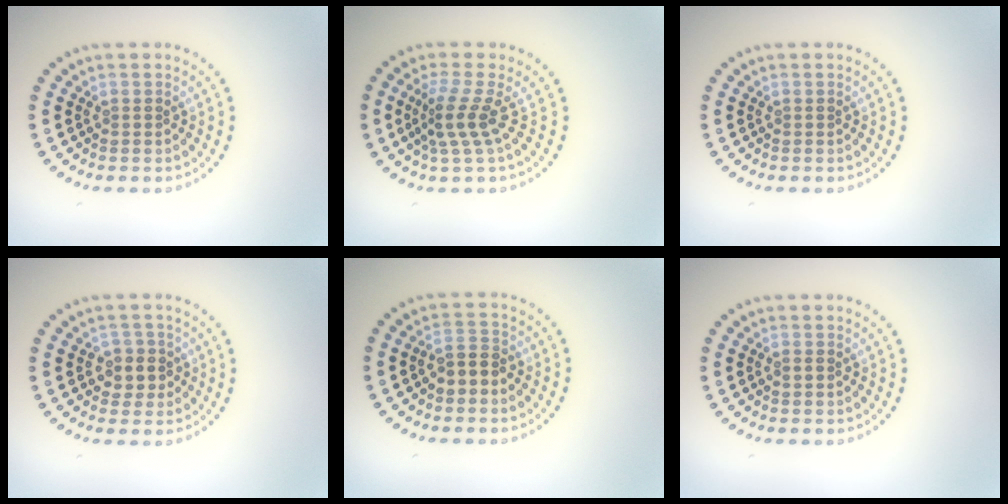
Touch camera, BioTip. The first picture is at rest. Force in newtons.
{"total": 3.0, "press": 2.0, "slide": 2.2}
{"total": 0.0}
{"total": 2.1, "press": 2.0, "slide": 0.8}
{"total": 2.4, "press": 2.3, "slide": 0.7}
{"total": 0.8, "press": 0.8, "slide": 0.1}